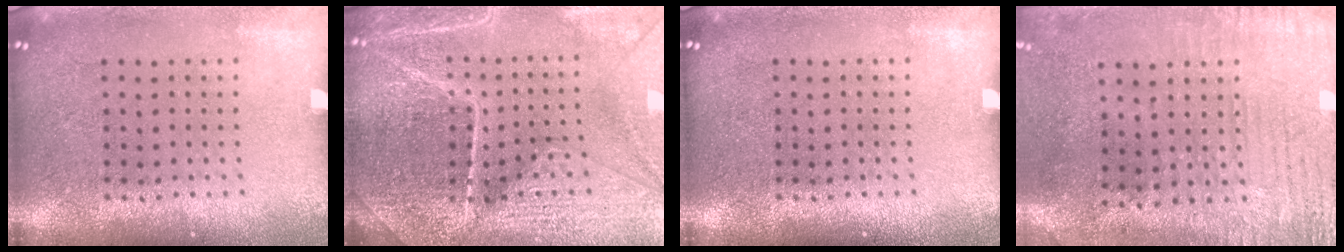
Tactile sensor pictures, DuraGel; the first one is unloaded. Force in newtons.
{"total": 5.1, "press": 4.8, "slide": 1.7}
{"total": 0.0}
{"total": 3.0, "press": 2.4, "slide": 1.8}